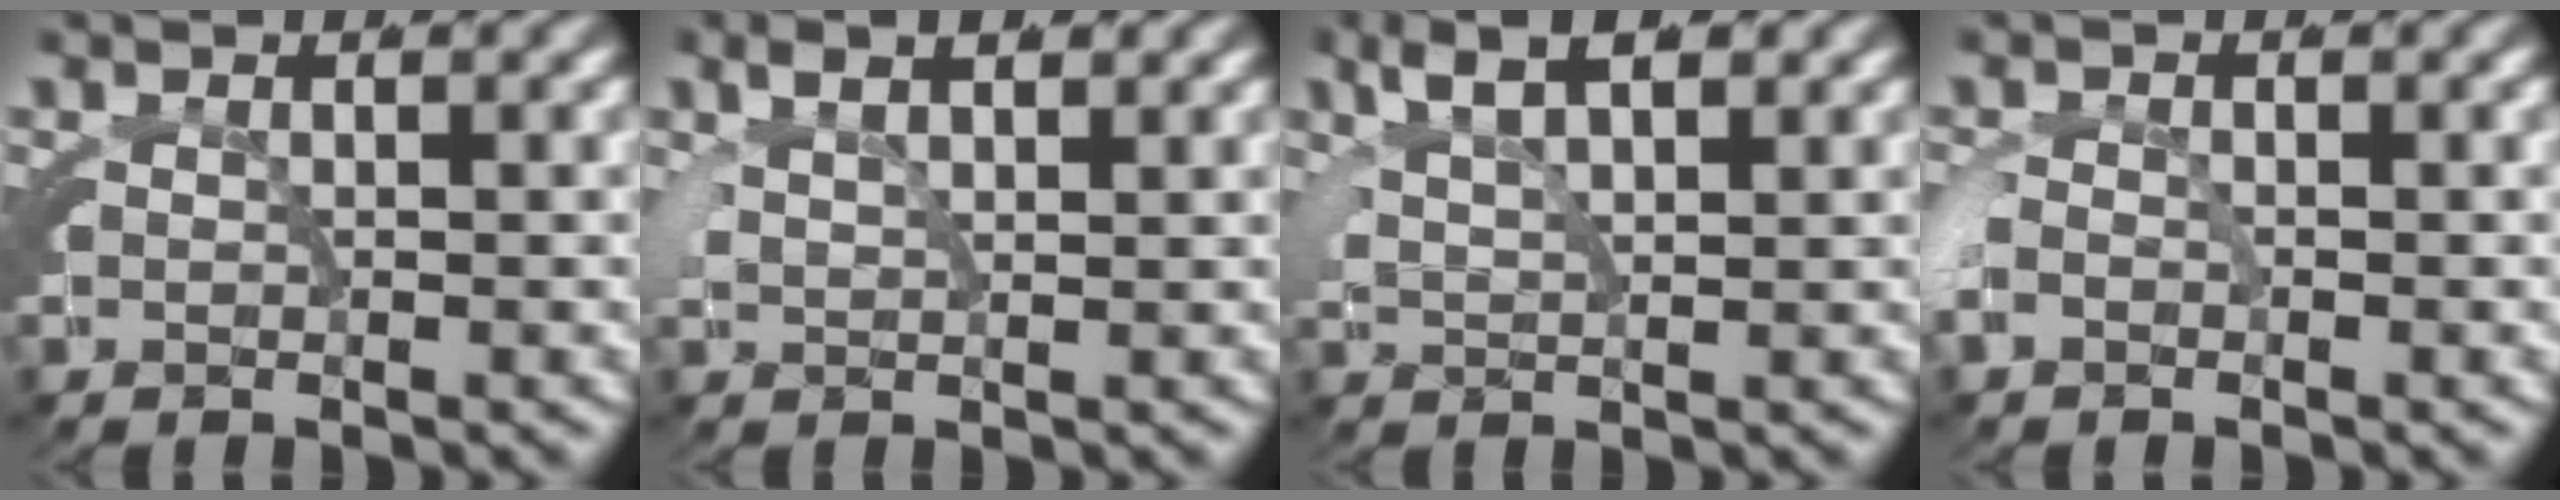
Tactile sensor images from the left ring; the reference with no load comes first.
{"total": 2.9, "force": [1.7, 1.7, 1.6], "torque": [-0.034, 0.002, 0.026]}
{"total": 4.4, "force": [2.4, 2.6, 2.6], "torque": [-0.056, 0.007, 0.036]}
{"total": 1.8, "force": [-1.1, 1.3, 0.4], "torque": [-0.023, -0.004, -0.023]}